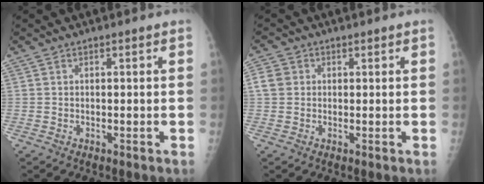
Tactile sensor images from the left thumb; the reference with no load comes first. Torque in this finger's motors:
{"motor_torque": [1.18, 3.82, 1.75, -0.77, 0.57]}